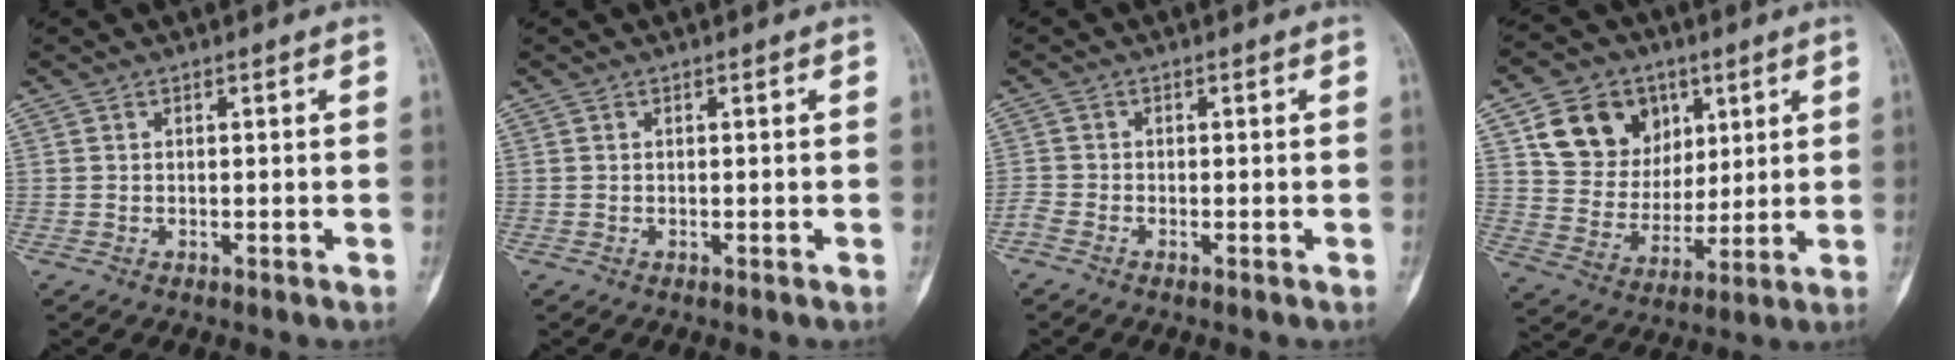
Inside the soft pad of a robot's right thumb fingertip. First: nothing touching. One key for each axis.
{"total": 0.0}
{"total": 1.7, "fx": -1.2, "fy": 0.8, "fz": 0.9, "tx": -0.027, "ty": 0.004, "tz": -0.029}
{"total": 14.9, "fx": 6.5, "fy": 11.9, "fz": 6.2, "tx": -0.067, "ty": -0.019, "tz": 0.123}